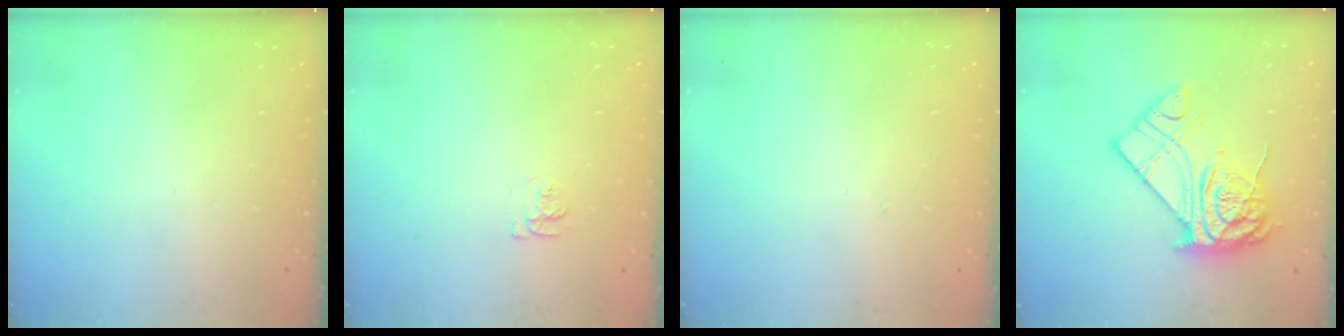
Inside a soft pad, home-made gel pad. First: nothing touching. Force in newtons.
{"total": 6.2, "press": 6.2, "slide": 0.6}
{"total": 1.6, "press": 1.6, "slide": 0.0}
{"total": 17.2, "press": 17.2, "slide": 1.3}